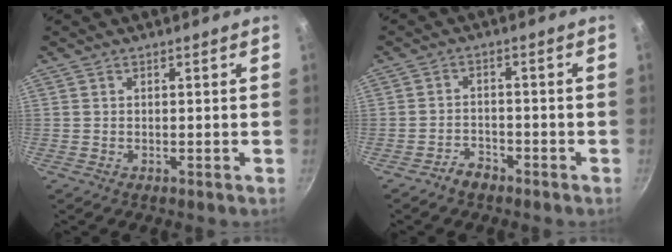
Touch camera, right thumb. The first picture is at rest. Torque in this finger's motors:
{"motor_torque": [-0.32, 0.01, -0.25, 0.04, 0.02]}